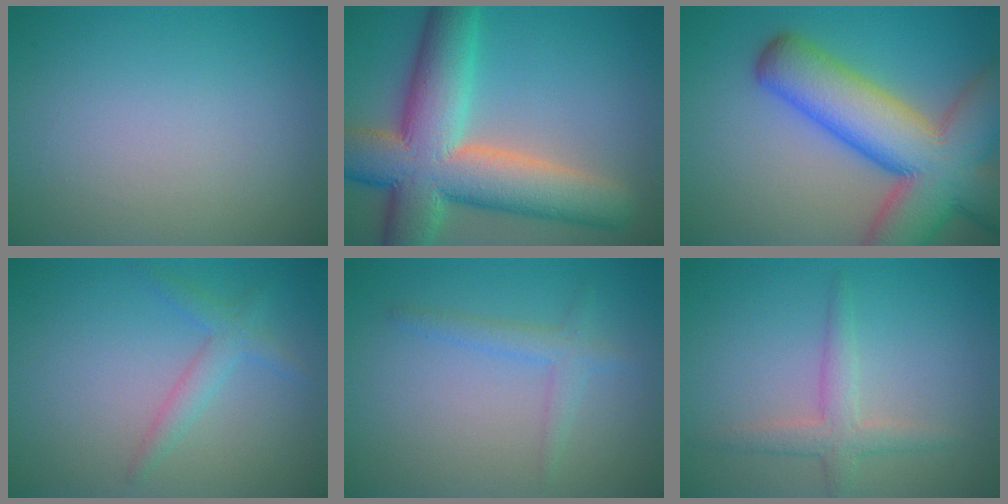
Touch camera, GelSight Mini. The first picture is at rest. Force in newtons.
{"total": 13.0, "press": 12.9, "slide": 1.0}
{"total": 14.2, "press": 14.2, "slide": 0.7}
{"total": 2.1, "press": 2.1, "slide": 0.0}
{"total": 2.0, "press": 2.0, "slide": 0.1}
{"total": 2.6, "press": 2.6, "slide": 0.0}